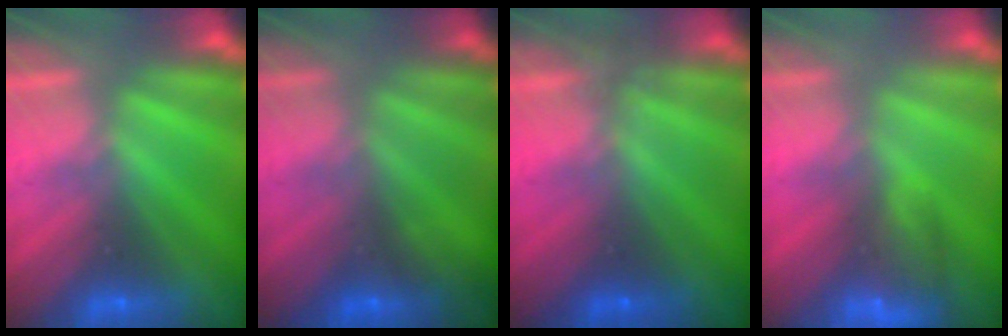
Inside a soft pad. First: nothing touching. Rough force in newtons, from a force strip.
{"total": 1.2}
{"total": 1.4}
{"total": 8.7}